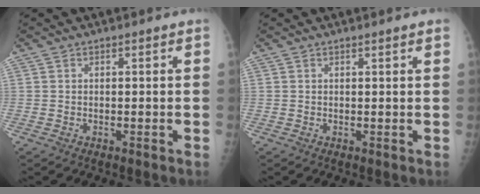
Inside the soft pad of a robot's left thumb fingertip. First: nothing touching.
{"total": 1.5, "force": [1.1, 0.0, 1.0], "torque": [-0.009, 0.002, 0.015]}